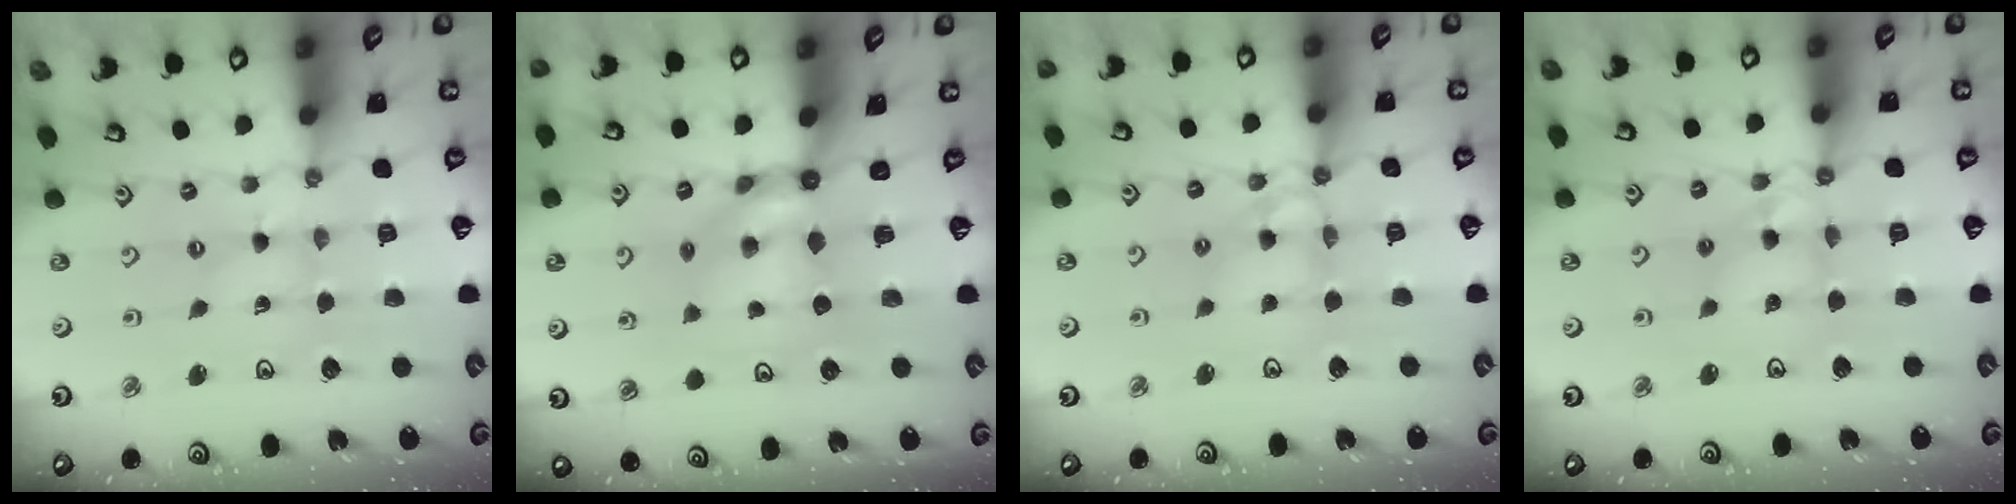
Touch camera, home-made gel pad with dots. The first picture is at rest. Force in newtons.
{"total": 5.7, "press": 5.7, "slide": 0.2}
{"total": 8.0, "press": 8.0, "slide": 0.8}
{"total": 8.6, "press": 8.5, "slide": 0.8}